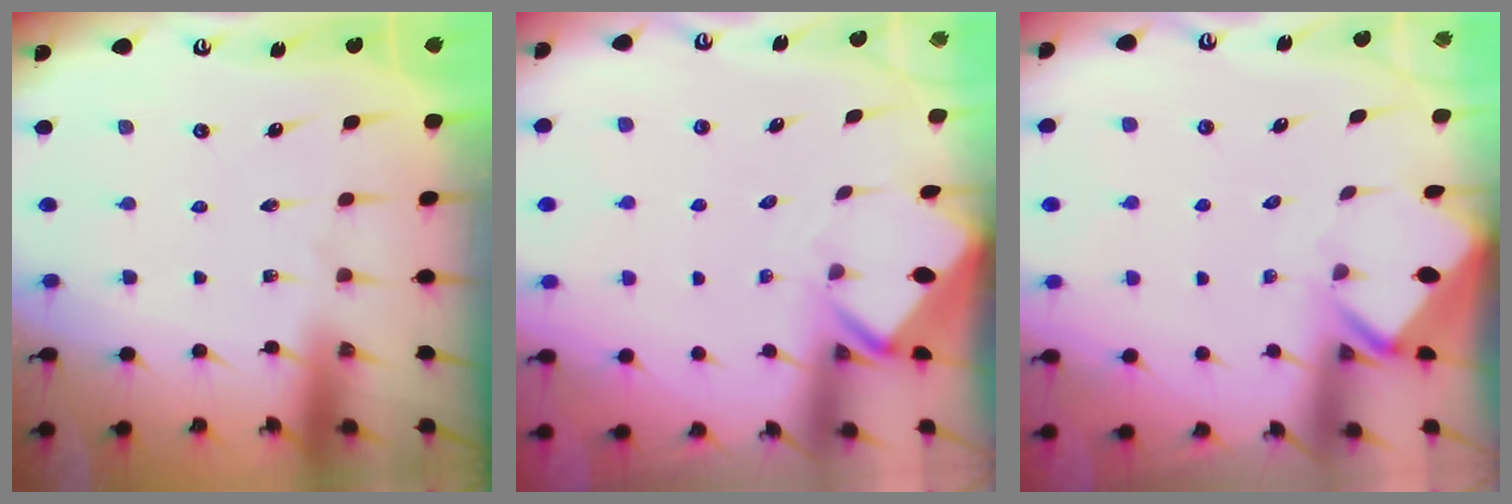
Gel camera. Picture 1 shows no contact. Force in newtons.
{"total": 2.9, "press": 2.9, "slide": 0.2}
{"total": 3.0, "press": 3.0, "slide": 0.3}